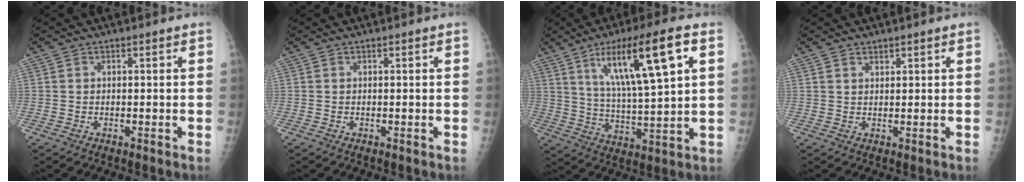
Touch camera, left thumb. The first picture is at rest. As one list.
[{"total": 0.0}, {"total": 18.0, "force": [7.5, 3.5, 16.0], "torque": [-0.270, -0.015, 0.132]}, {"total": 1.5, "force": [1.1, 0.8, 0.6], "torque": [-0.003, -0.007, 0.018]}]